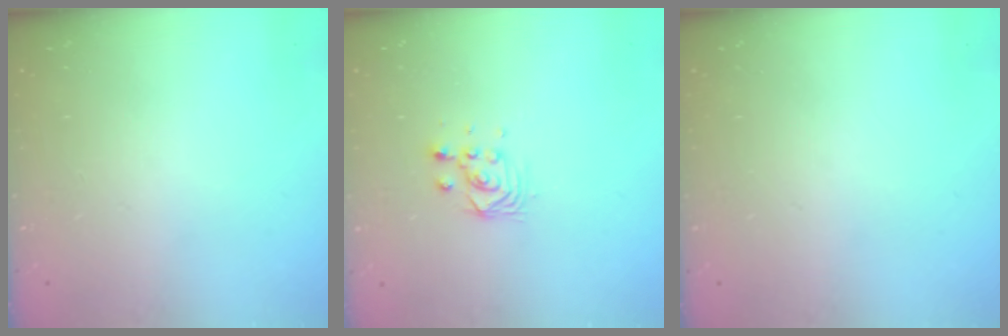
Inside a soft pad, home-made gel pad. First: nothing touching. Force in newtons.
{"total": 2.8, "press": 2.8, "slide": 0.2}
{"total": 0.0}